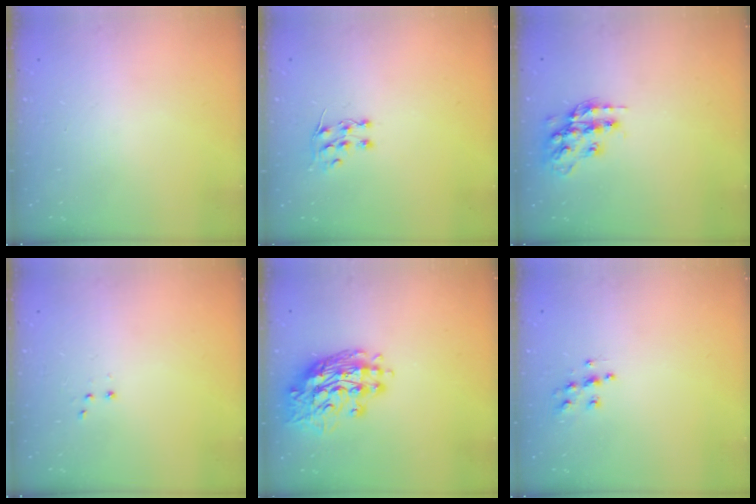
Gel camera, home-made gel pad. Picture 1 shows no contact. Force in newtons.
{"total": 5.9, "press": 5.9, "slide": 0.5}
{"total": 14.0, "press": 14.0, "slide": 0.6}
{"total": 3.0, "press": 2.9, "slide": 0.7}
{"total": 15.0, "press": 14.9, "slide": 1.4}
{"total": 6.2, "press": 6.2, "slide": 0.2}